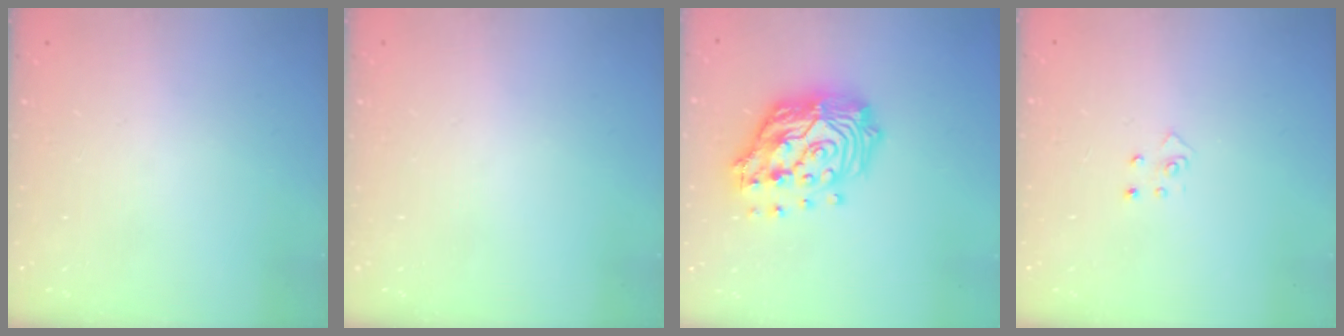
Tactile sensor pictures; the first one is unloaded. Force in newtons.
{"total": 0.0}
{"total": 19.3, "press": 19.2, "slide": 2.1}
{"total": 4.2, "press": 4.2, "slide": 0.3}